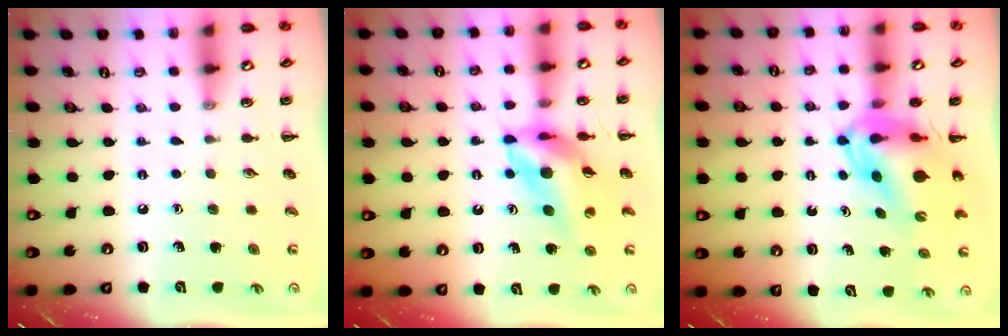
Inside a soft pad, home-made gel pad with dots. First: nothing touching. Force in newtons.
{"total": 11.6, "press": 11.0, "slide": 3.8}
{"total": 7.7, "press": 7.2, "slide": 2.7}